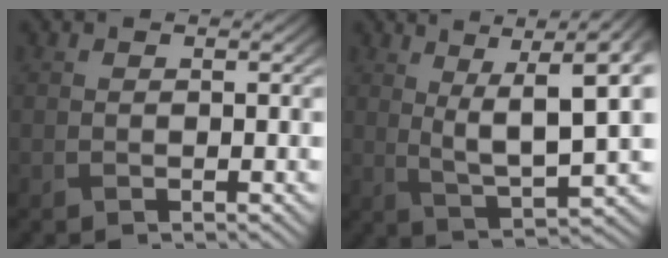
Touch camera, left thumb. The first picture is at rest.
{"total": 11.5, "force": [3.8, 2.8, 10.5], "torque": [-0.193, 0.013, 0.074]}